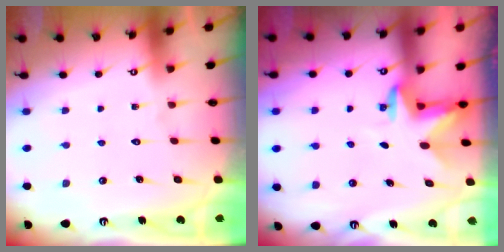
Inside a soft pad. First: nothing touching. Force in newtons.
{"total": 2.9, "press": 2.8, "slide": 0.7}